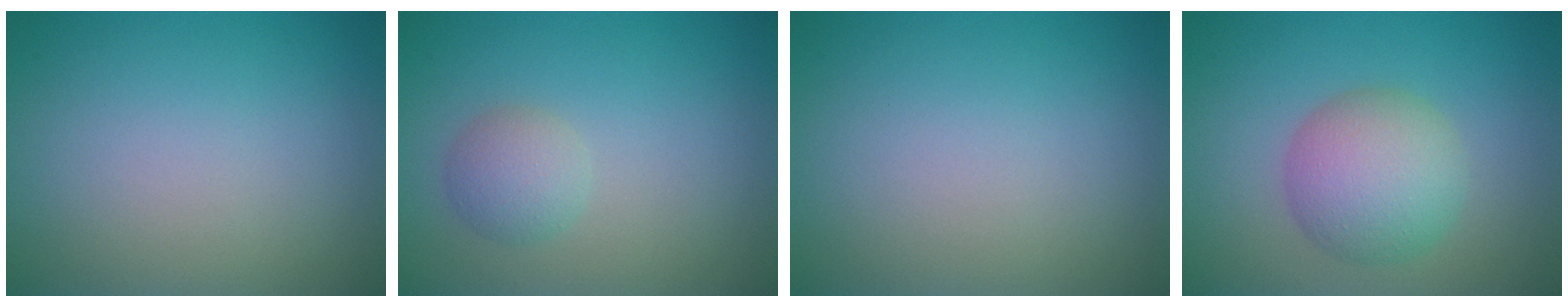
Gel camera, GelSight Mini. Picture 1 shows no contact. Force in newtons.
{"total": 2.2, "press": 2.2, "slide": 0.1}
{"total": 0.0}
{"total": 5.4, "press": 5.4, "slide": 0.1}